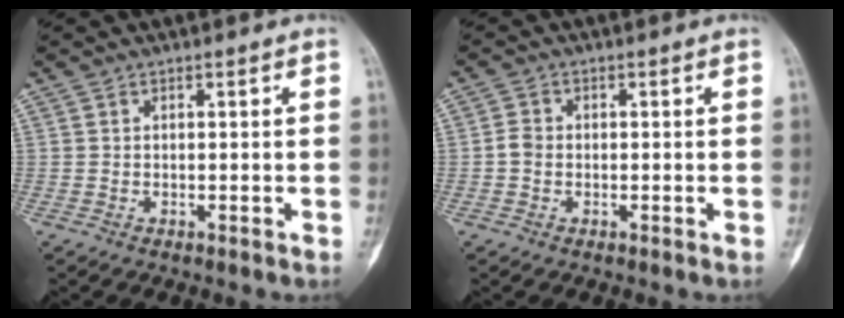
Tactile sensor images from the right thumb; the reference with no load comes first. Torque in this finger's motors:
{"motor_torque": [0.02, 0.36, 0.21, -0.18, 0.03]}